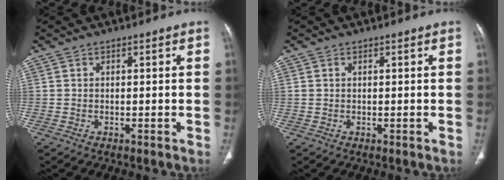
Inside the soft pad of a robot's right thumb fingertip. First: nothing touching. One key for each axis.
{"total": 0.6, "fx": 0.3, "fy": 0.4, "fz": 0.4, "tx": -0.009, "ty": 0.006, "tz": 0.007}